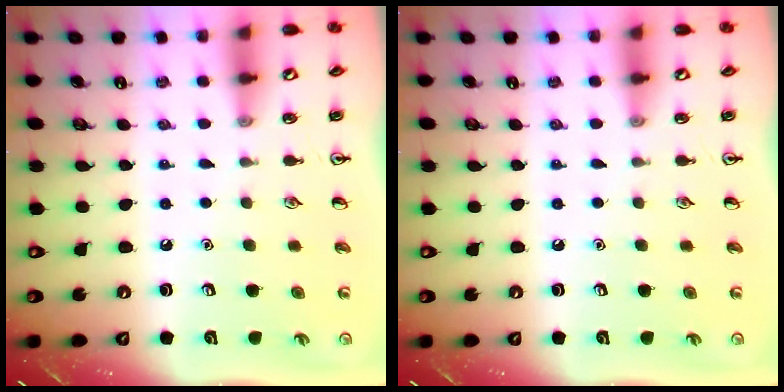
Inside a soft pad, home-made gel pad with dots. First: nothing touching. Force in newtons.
{"total": 0.0}